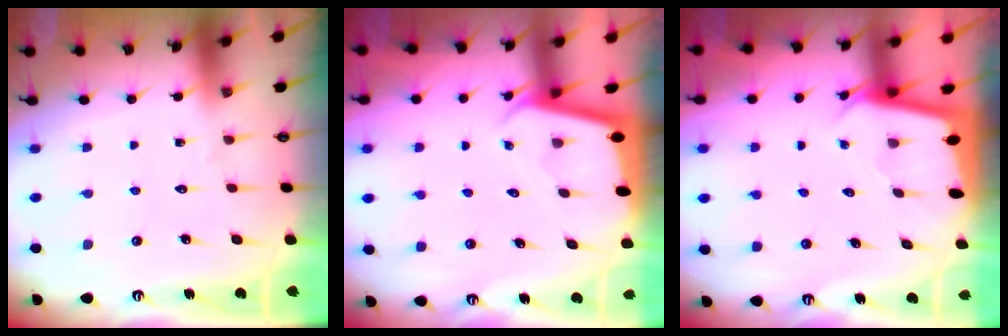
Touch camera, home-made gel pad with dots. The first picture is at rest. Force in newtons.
{"total": 1.9, "press": 1.9, "slide": 0.0}
{"total": 1.9, "press": 1.9, "slide": 0.1}